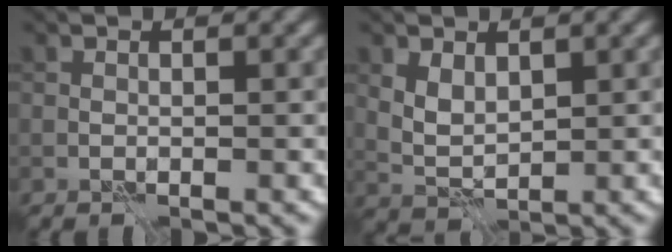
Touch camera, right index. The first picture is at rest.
{"total": 2.8, "force": [1.1, 1.7, 1.9], "torque": [-0.044, -0.005, 0.026]}